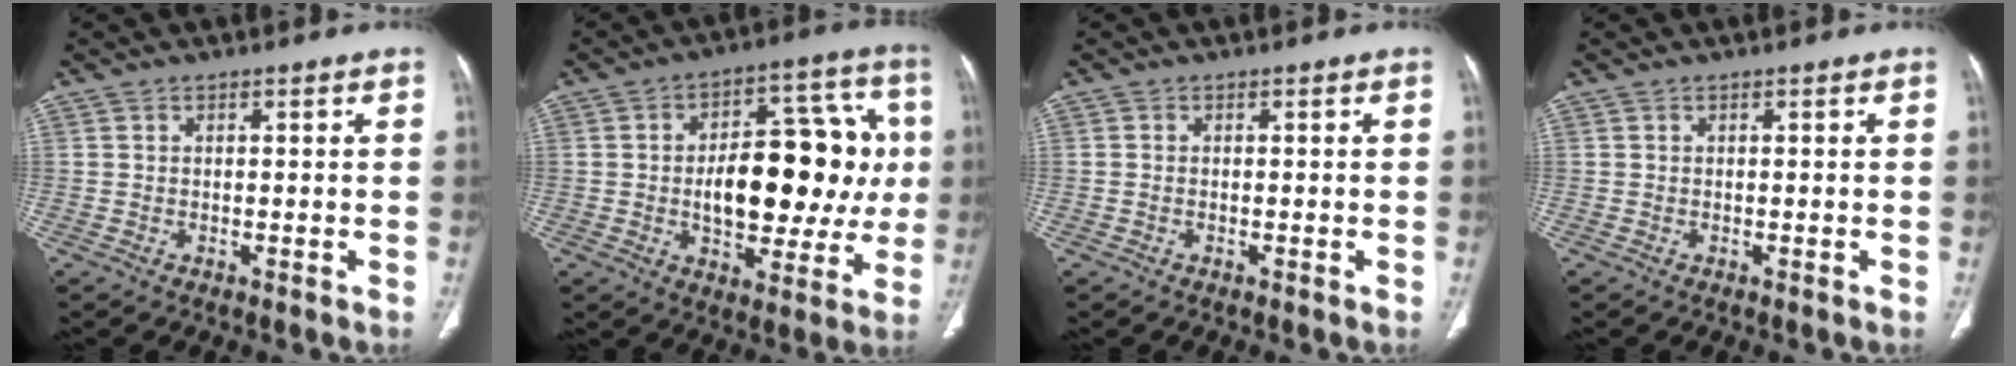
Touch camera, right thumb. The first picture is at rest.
{"total": 22.2, "force": [0.2, 11.9, 18.8], "torque": [-0.225, 0.030, 0.009]}
{"total": 0.0}
{"total": 0.0}